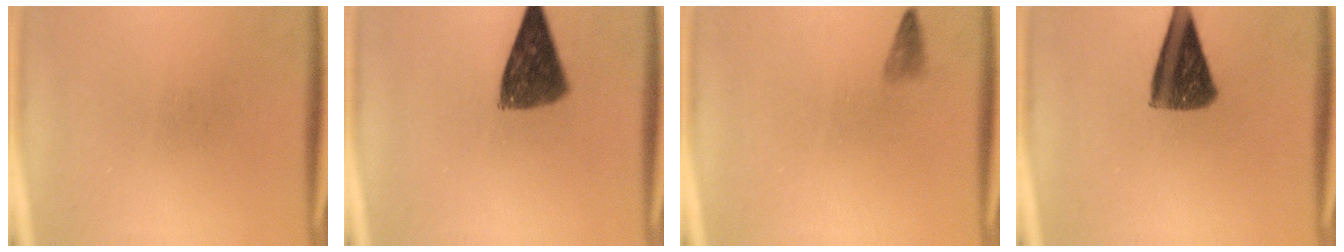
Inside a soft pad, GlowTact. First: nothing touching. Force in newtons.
{"total": 9.4}
{"total": 1.2}
{"total": 10.8}